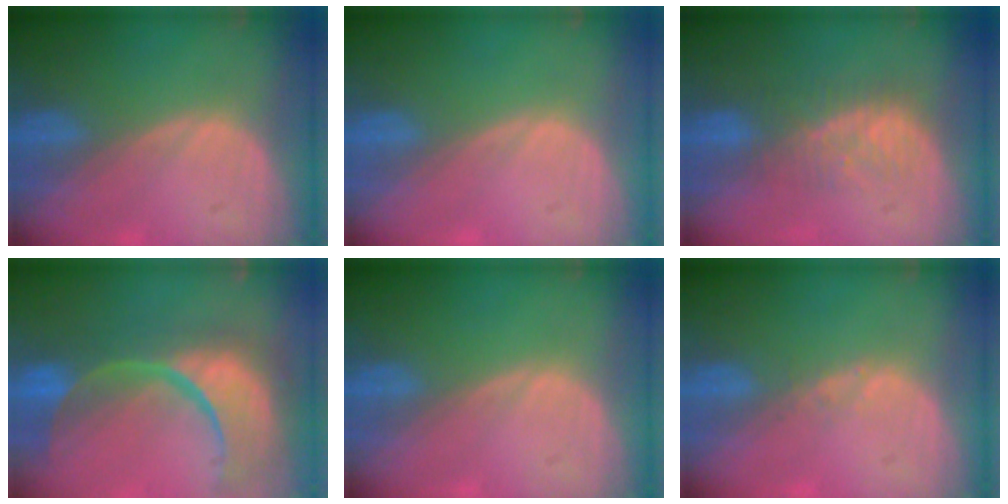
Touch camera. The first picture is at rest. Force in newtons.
{"total": 0.0}
{"total": 5.4, "press": 5.1, "slide": 1.6}
{"total": 14.5, "press": 11.5, "slide": 8.9}
{"total": 0.0}
{"total": 0.8, "press": 0.7, "slide": 0.1}